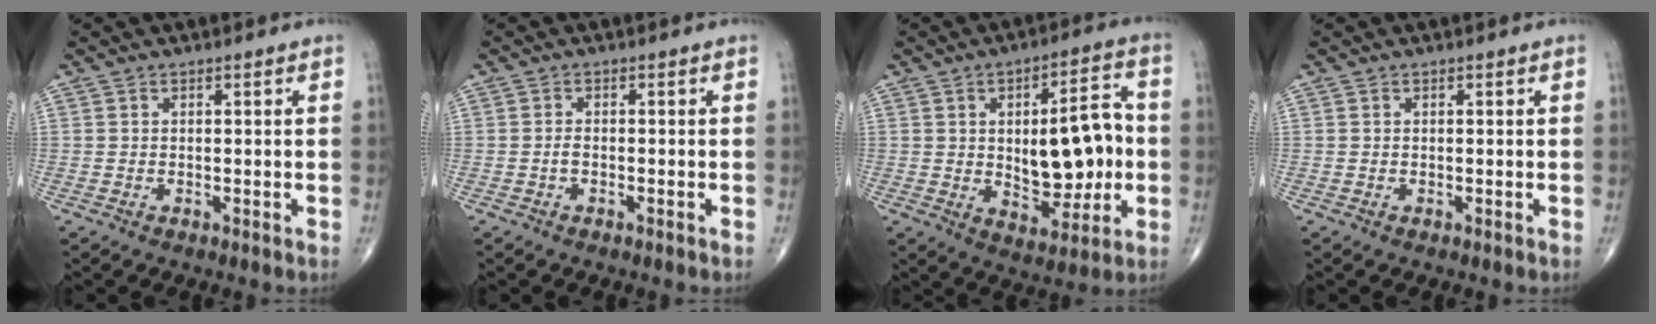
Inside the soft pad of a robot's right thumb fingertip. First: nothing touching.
{"total": 1.1, "force": [-0.5, 0.4, 0.9], "torque": [-0.018, 0.003, -0.010]}
{"total": 15.9, "force": [-0.2, 7.6, 13.9], "torque": [-0.166, 0.014, 0.006]}
{"total": 0.0}